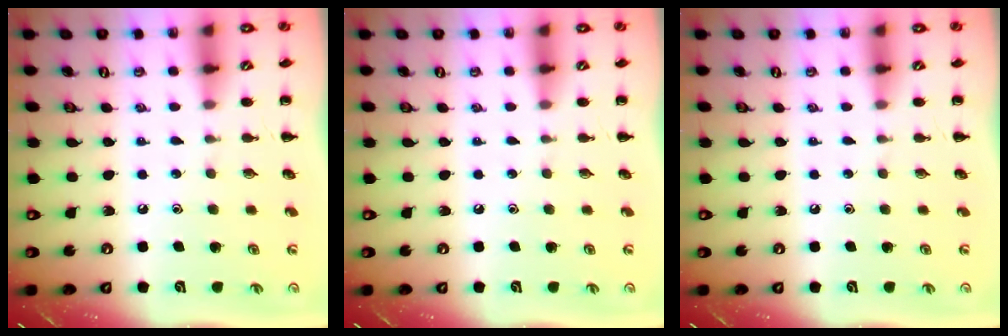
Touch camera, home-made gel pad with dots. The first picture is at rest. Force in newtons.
{"total": 0.0}
{"total": 0.0}